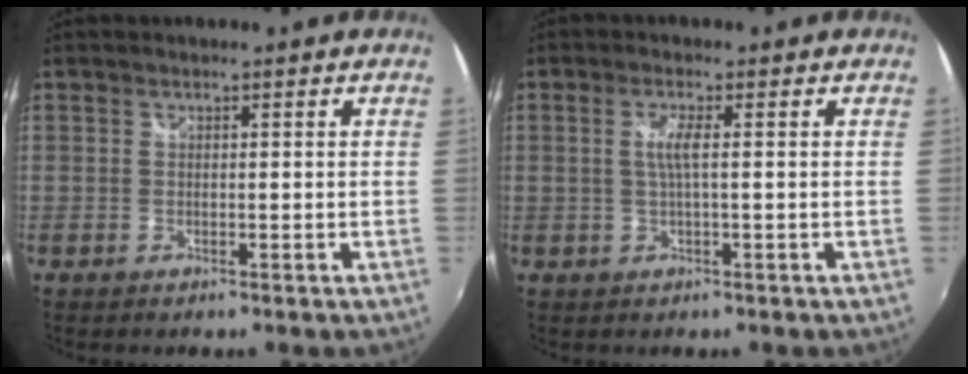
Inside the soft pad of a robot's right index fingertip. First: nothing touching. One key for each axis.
{"total": 2.7, "fx": 0.1, "fy": -0.1, "fz": 2.7, "tx": -0.054, "ty": -0.001, "tz": 0.000}